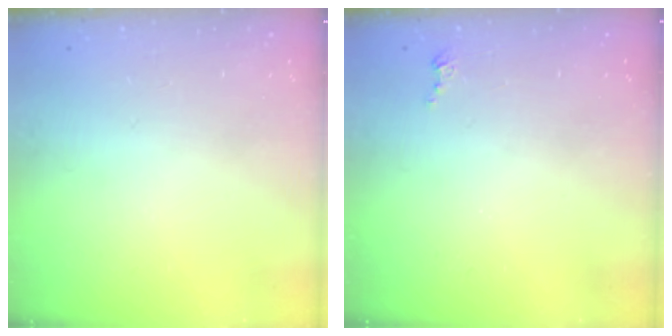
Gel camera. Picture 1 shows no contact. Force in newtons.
{"total": 2.3, "press": 2.3, "slide": 0.3}